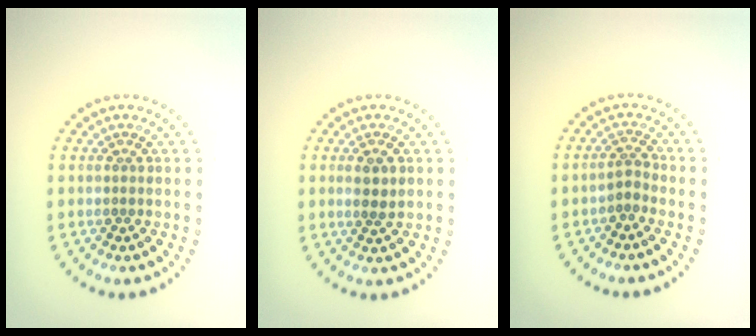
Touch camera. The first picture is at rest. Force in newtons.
{"total": 1.9, "press": 1.8, "slide": 0.6}
{"total": 1.6, "press": 1.1, "slide": 1.1}